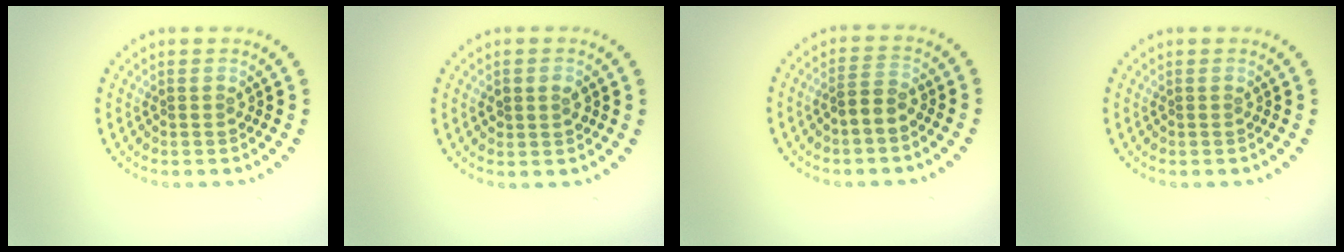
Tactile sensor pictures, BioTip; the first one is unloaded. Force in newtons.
{"total": 1.5, "press": 1.5, "slide": 0.4}
{"total": 1.8, "press": 1.6, "slide": 0.9}
{"total": 0.0}